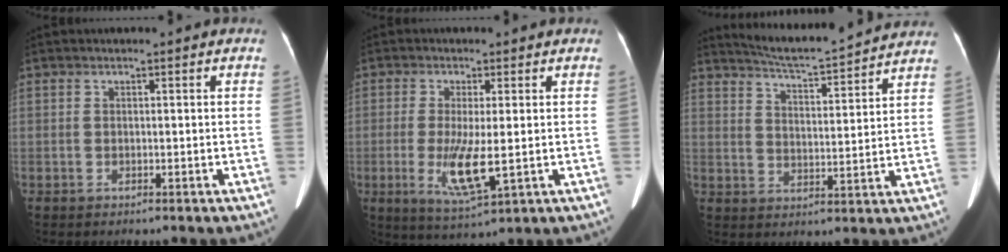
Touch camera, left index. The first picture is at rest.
{"total": 7.4, "force": [-1.0, 1.3, 7.2], "torque": [-0.147, -0.021, -0.010]}
{"total": 14.2, "force": [13.5, 0.2, 4.6], "torque": [-0.085, 0.002, 0.188]}